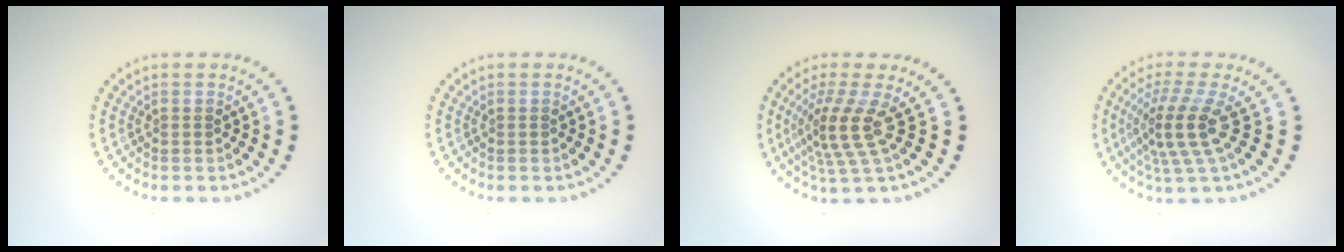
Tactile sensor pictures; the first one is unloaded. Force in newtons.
{"total": 0.0}
{"total": 3.9, "press": 2.7, "slide": 2.8}
{"total": 4.3, "press": 3.1, "slide": 3.0}